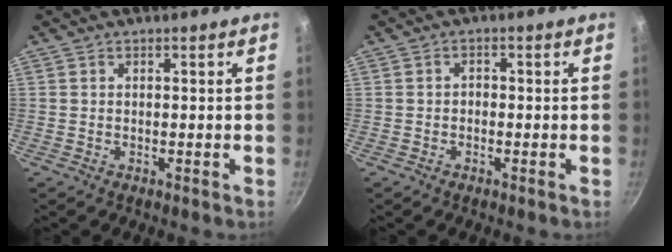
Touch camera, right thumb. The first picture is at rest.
{"total": 1.2, "force": [-0.4, 0.9, 0.7], "torque": [-0.011, 0.006, -0.008]}